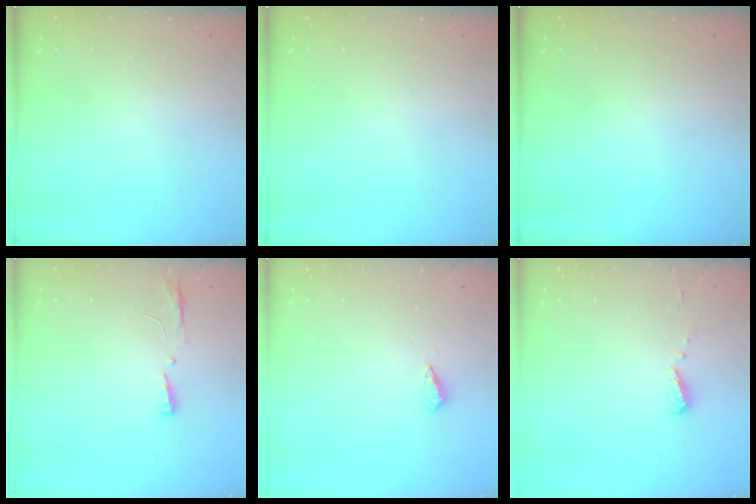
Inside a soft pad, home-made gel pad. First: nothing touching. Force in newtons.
{"total": 0.0}
{"total": 0.0}
{"total": 4.1, "press": 3.9, "slide": 1.2}
{"total": 4.2, "press": 4.1, "slide": 1.0}
{"total": 4.7, "press": 4.7, "slide": 0.4}